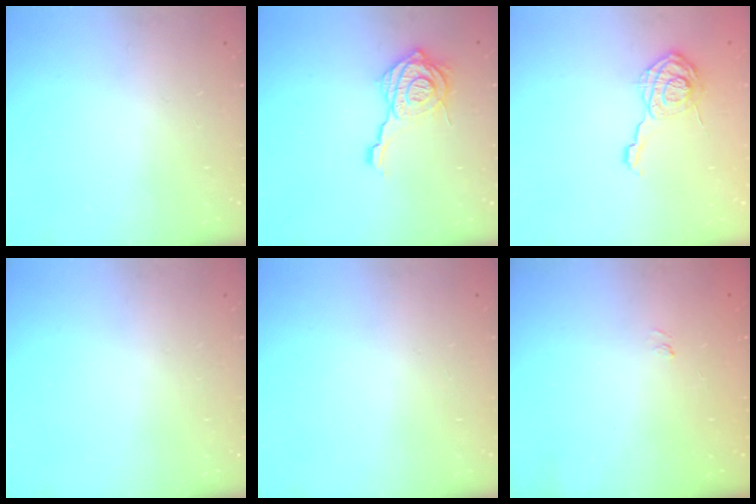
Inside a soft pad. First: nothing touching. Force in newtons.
{"total": 15.0, "press": 14.9, "slide": 1.3}
{"total": 12.8, "press": 12.8, "slide": 0.5}
{"total": 0.0}
{"total": 0.0}
{"total": 1.0, "press": 0.2, "slide": 1.0}